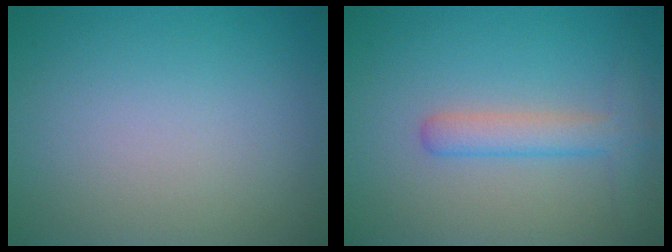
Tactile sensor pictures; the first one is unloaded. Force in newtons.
{"total": 3.0, "press": 3.0, "slide": 0.0}